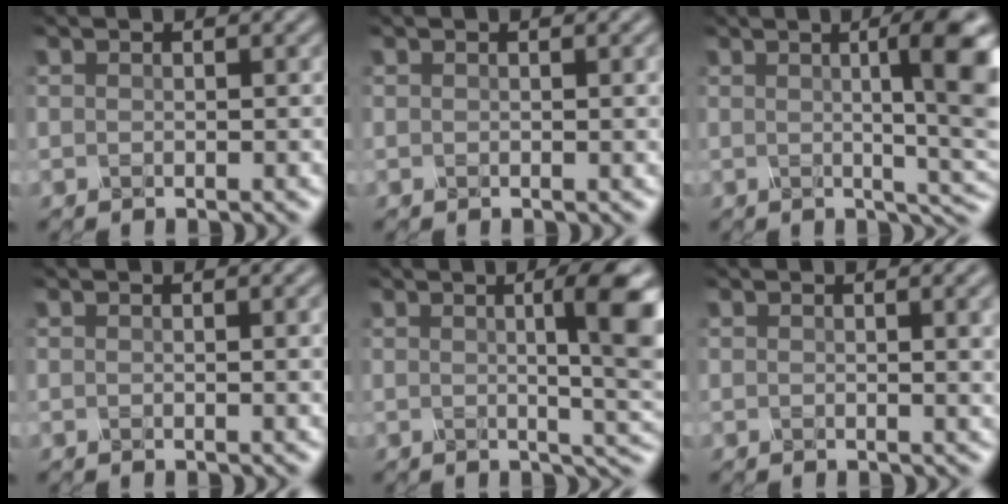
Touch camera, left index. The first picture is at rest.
{"total": 1.7, "force": [0.3, 0.7, 1.5], "torque": [-0.004, 0.004, -0.001]}
{"total": 8.7, "force": [0.9, 2.0, 8.5], "torque": [-0.079, 0.015, 0.010]}
{"total": 2.4, "force": [0.5, 1.1, 2.1], "torque": [-0.006, 0.014, -0.004]}
{"total": 7.5, "force": [0.9, 1.7, 7.2], "torque": [-0.062, 0.013, 0.013]}
{"total": 4.7, "force": [1.3, 2.1, 4.0], "torque": [-0.021, 0.027, 0.003]}